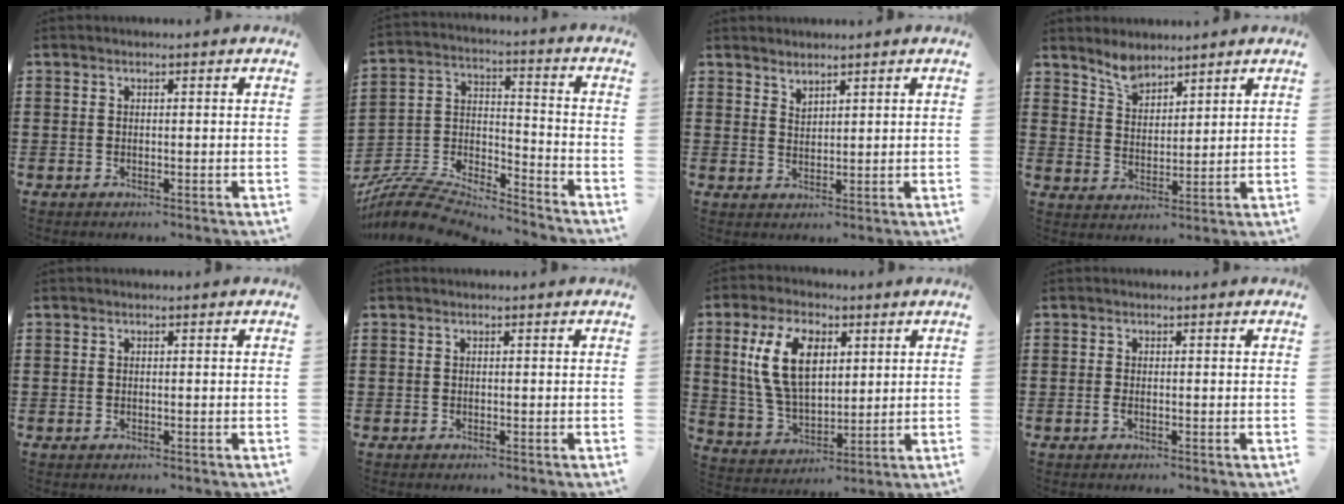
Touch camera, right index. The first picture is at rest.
{"total": 7.4, "force": [-7.0, 1.7, 1.9], "torque": [-0.054, 0.000, -0.144]}
{"total": 1.8, "force": [1.7, 0.3, -0.2], "torque": [0.000, 0.002, 0.035]}
{"total": 4.7, "force": [4.1, 1.7, 1.5], "torque": [-0.044, -0.005, 0.078]}
{"total": 0.0}
{"total": 0.0}
{"total": 11.3, "force": [3.4, 6.4, 8.7], "torque": [-0.201, 0.013, 0.059]}
{"total": 0.8, "force": [-0.4, 0.2, 0.7], "torque": [-0.022, -0.007, -0.008]}